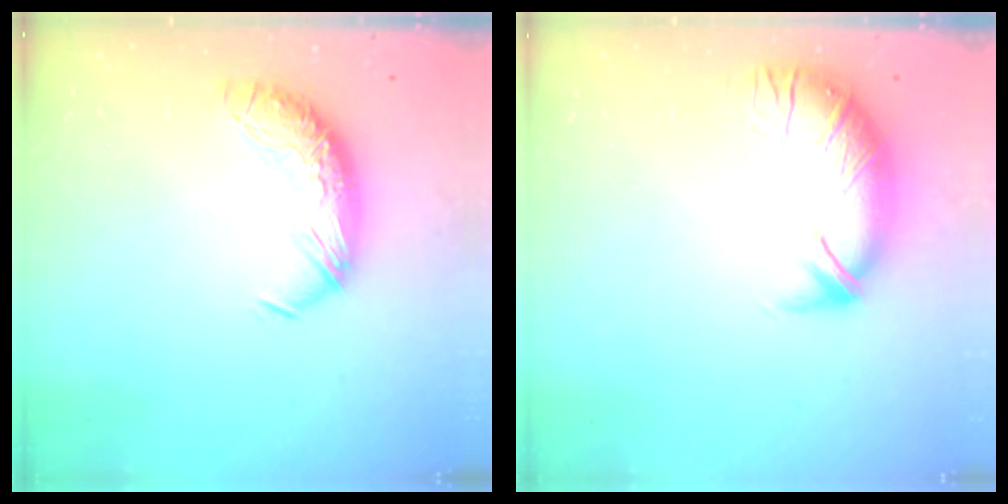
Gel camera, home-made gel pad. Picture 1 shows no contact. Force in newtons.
{"total": 3.0, "press": 1.5, "slide": 2.6}